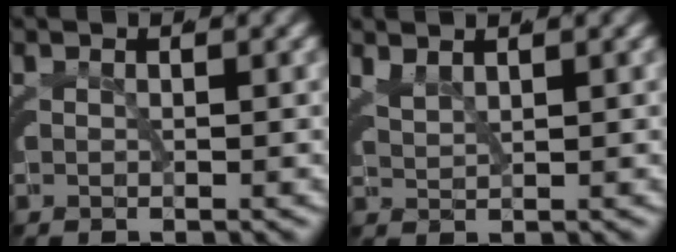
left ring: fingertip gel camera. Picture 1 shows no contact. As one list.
[{"total": 1.5, "force": [1.4, -0.4, 0.4], "torque": [-0.006, -0.003, 0.034]}]